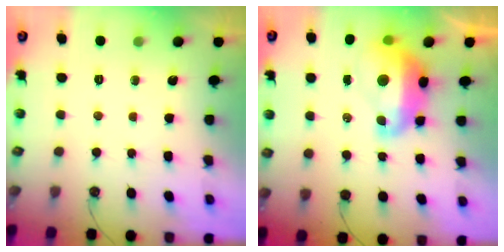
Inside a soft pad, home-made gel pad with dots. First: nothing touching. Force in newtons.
{"total": 5.6, "press": 5.5, "slide": 1.1}